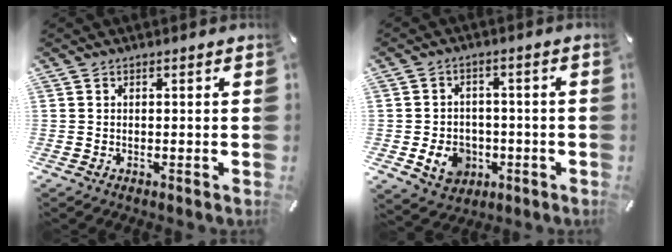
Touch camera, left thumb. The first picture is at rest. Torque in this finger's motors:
{"motor_torque": [0.57, 0.59, 0.10, 0.09, 0.04]}